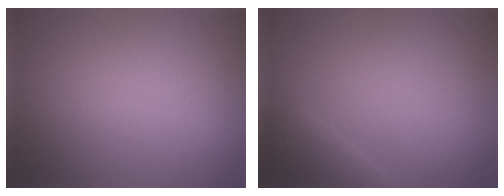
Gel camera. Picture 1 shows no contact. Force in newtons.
{"total": 1.9, "press": 1.9, "slide": 0.1}